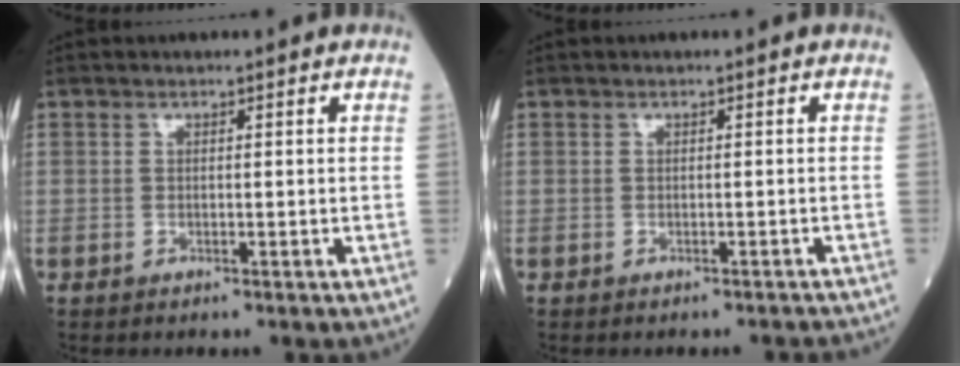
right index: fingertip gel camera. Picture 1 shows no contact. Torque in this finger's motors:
{"motor_torque": [-0.18, -0.14, -0.08, 0.01]}